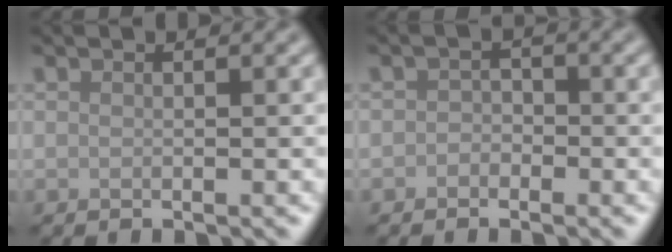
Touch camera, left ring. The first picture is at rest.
{"total": 1.2, "force": [-0.7, 1.0, 0.3], "torque": [0.000, 0.002, -0.015]}